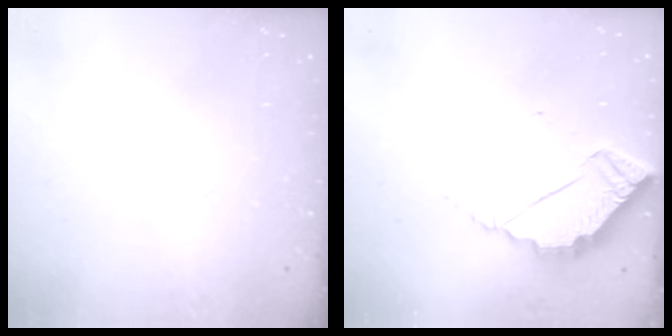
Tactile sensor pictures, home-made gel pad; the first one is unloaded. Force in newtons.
{"total": 4.5, "press": 4.5, "slide": 0.2}